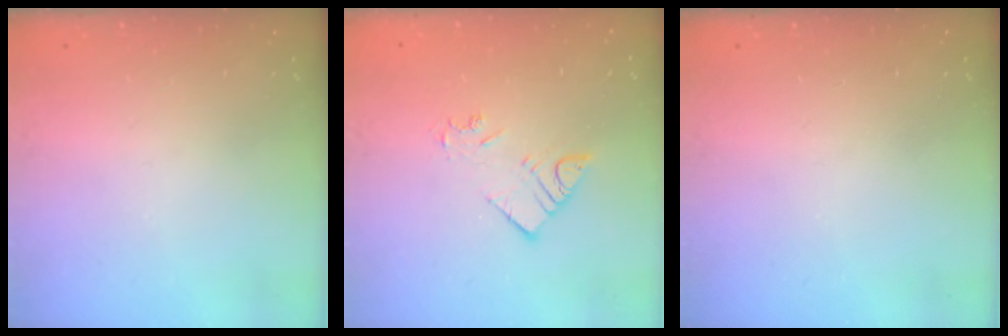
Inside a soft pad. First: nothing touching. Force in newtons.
{"total": 5.6, "press": 5.6, "slide": 0.4}
{"total": 0.0}